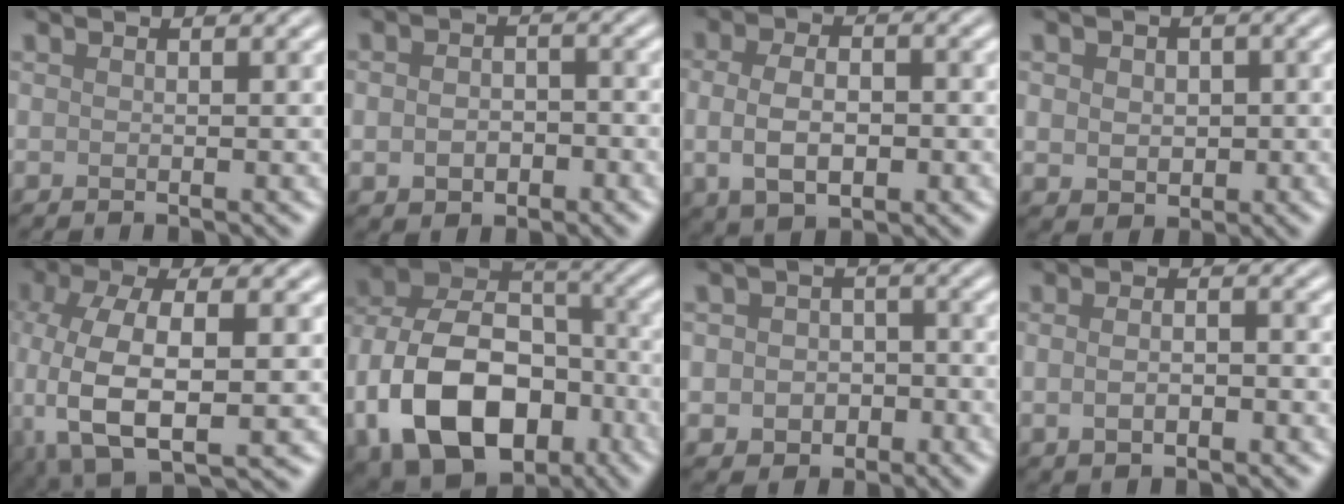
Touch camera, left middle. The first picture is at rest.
{"total": 2.9, "force": [-0.7, 2.0, 1.9], "torque": [-0.034, -0.003, -0.014]}
{"total": 5.1, "force": [-0.6, 2.9, 4.1], "torque": [-0.075, -0.009, -0.007]}
{"total": 3.2, "force": [0.3, 2.6, 1.7], "torque": [-0.024, 0.006, -0.003]}
{"total": 10.0, "force": [-2.2, 4.7, 8.5], "torque": [-0.184, -0.010, -0.041]}
{"total": 15.3, "force": [-5.3, 10.4, 9.9], "torque": [-0.188, -0.013, -0.096]}
{"total": 4.0, "force": [-1.0, 3.4, 1.8], "torque": [-0.007, -0.007, -0.027]}
{"total": 3.1, "force": [-0.6, 1.5, 2.6], "torque": [-0.041, -0.003, -0.012]}